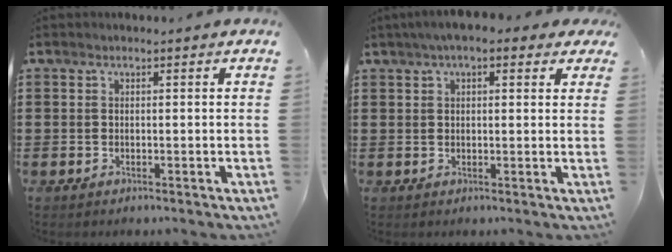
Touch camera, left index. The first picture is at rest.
{"total": 3.7, "force": [2.2, 1.1, 2.7], "torque": [-0.059, 0.008, 0.040]}